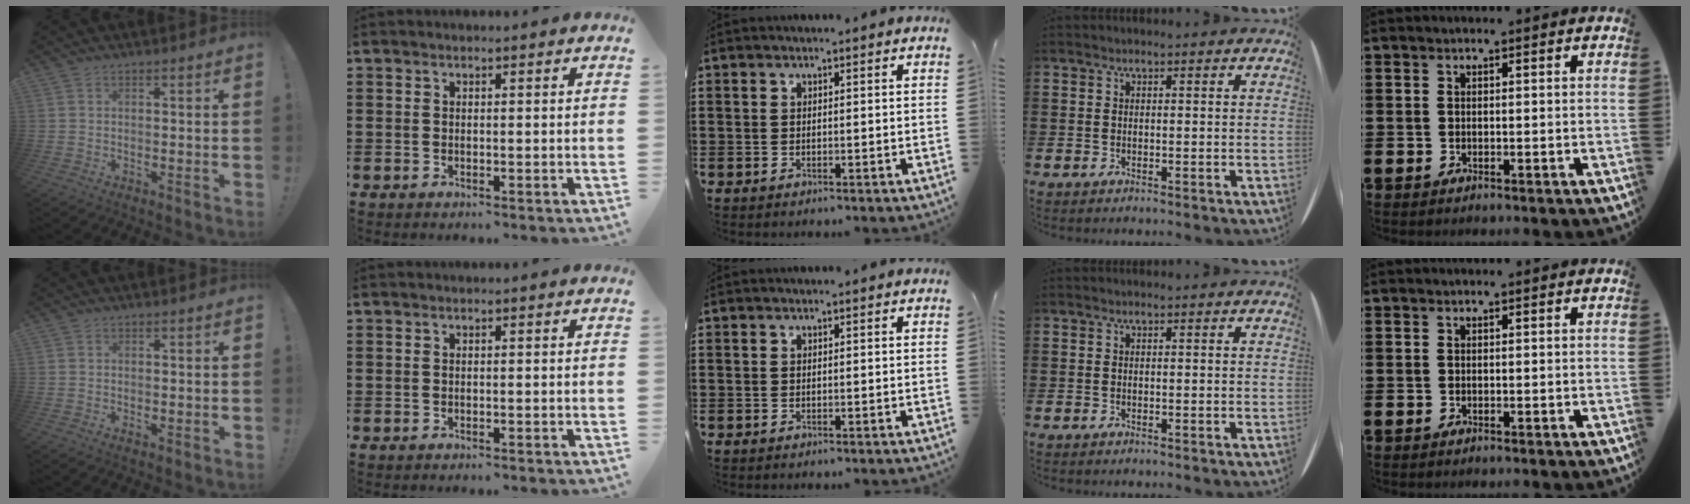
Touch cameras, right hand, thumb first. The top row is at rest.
{"thumb": {"total": 0.5, "force": [0.2, 0.3, 0.4], "torque": [-0.009, 0.001, 0.003]}}